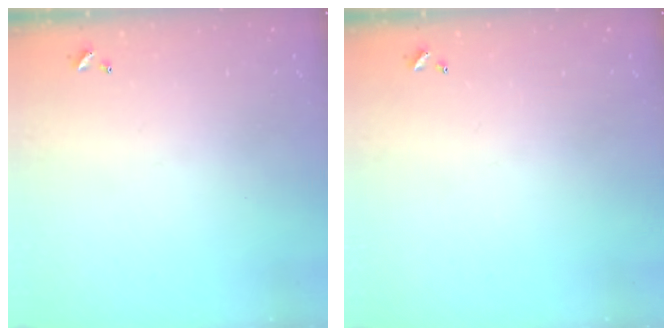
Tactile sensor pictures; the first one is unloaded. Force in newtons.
{"total": 0.0}